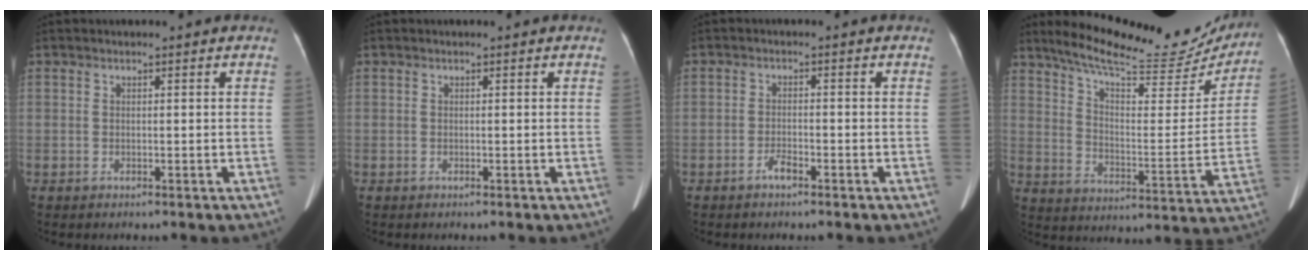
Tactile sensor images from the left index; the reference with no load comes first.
{"total": 0.0}
{"total": 1.8, "force": [-1.3, 0.4, 1.1], "torque": [-0.025, -0.001, -0.024]}
{"total": 23.0, "force": [20.5, 4.8, 9.1], "torque": [-0.137, -0.023, 0.276]}